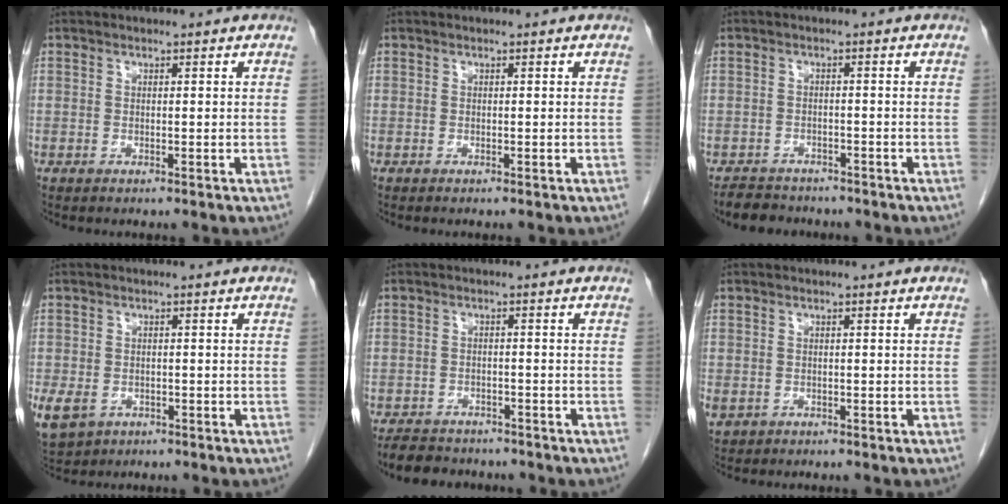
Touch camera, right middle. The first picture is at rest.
{"total": 0.0}
{"total": 5.0, "force": [-4.4, 2.1, 0.8], "torque": [-0.017, -0.005, -0.068]}
{"total": 10.0, "force": [-4.1, 8.0, 4.4], "torque": [-0.132, -0.005, -0.056]}
{"total": 6.4, "force": [-5.6, 2.6, 1.6], "torque": [-0.027, -0.007, -0.083]}
{"total": 1.7, "force": [-0.6, 1.5, 0.6], "torque": [-0.015, 0.001, -0.001]}